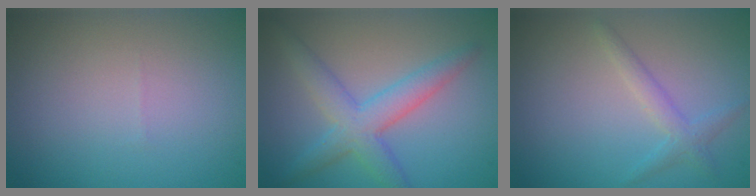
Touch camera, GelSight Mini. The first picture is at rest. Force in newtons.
{"total": 4.3, "press": 4.3, "slide": 0.1}
{"total": 1.8, "press": 1.8, "slide": 0.0}